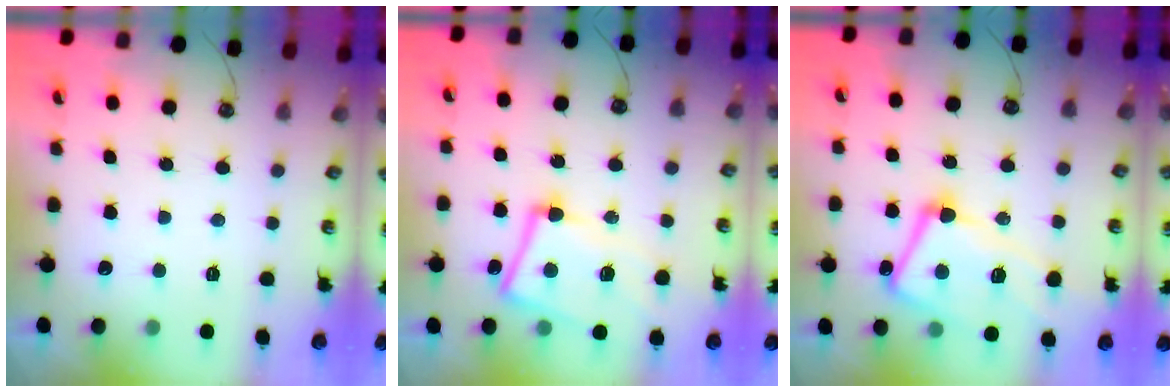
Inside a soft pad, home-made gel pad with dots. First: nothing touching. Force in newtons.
{"total": 9.4, "press": 9.1, "slide": 2.1}
{"total": 12.0, "press": 11.8, "slide": 2.1}